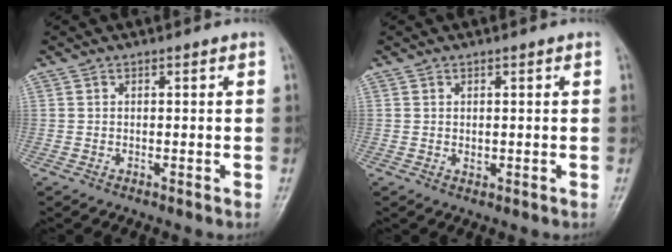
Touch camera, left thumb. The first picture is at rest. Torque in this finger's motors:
{"motor_torque": [-0.07, -0.07, 0.27, 0.19, 0.00]}